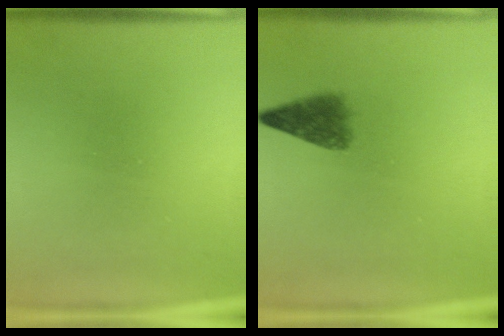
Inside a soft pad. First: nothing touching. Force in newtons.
{"total": 4.1}